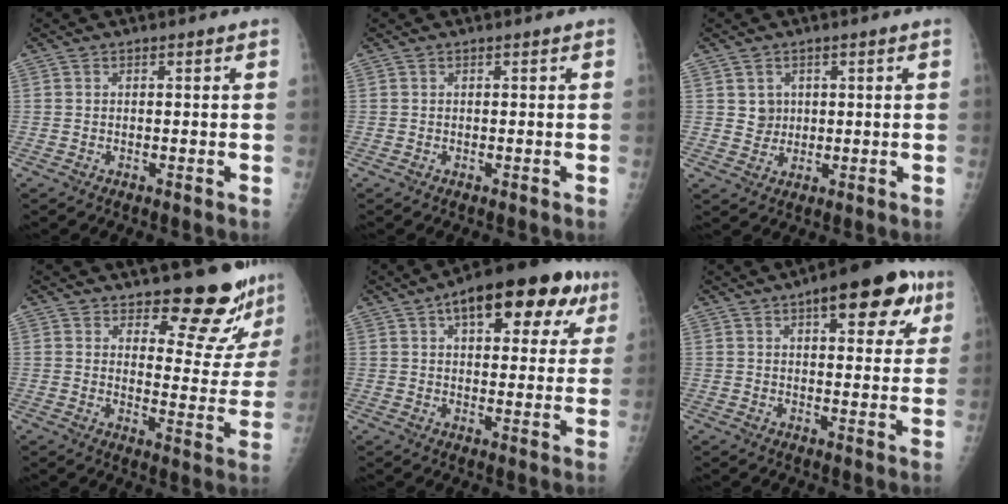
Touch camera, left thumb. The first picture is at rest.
{"total": 0.0}
{"total": 3.1, "force": [0.9, 2.9, 0.6], "torque": [0.008, -0.005, 0.018]}
{"total": 13.8, "force": [12.4, 4.1, 4.6], "torque": [-0.011, -0.112, 0.151]}
{"total": 18.9, "force": [8.9, 8.9, 14.0], "torque": [-0.156, 0.007, 0.119]}
{"total": 13.9, "force": [6.7, 5.7, 10.8], "torque": [-0.097, -0.007, 0.082]}